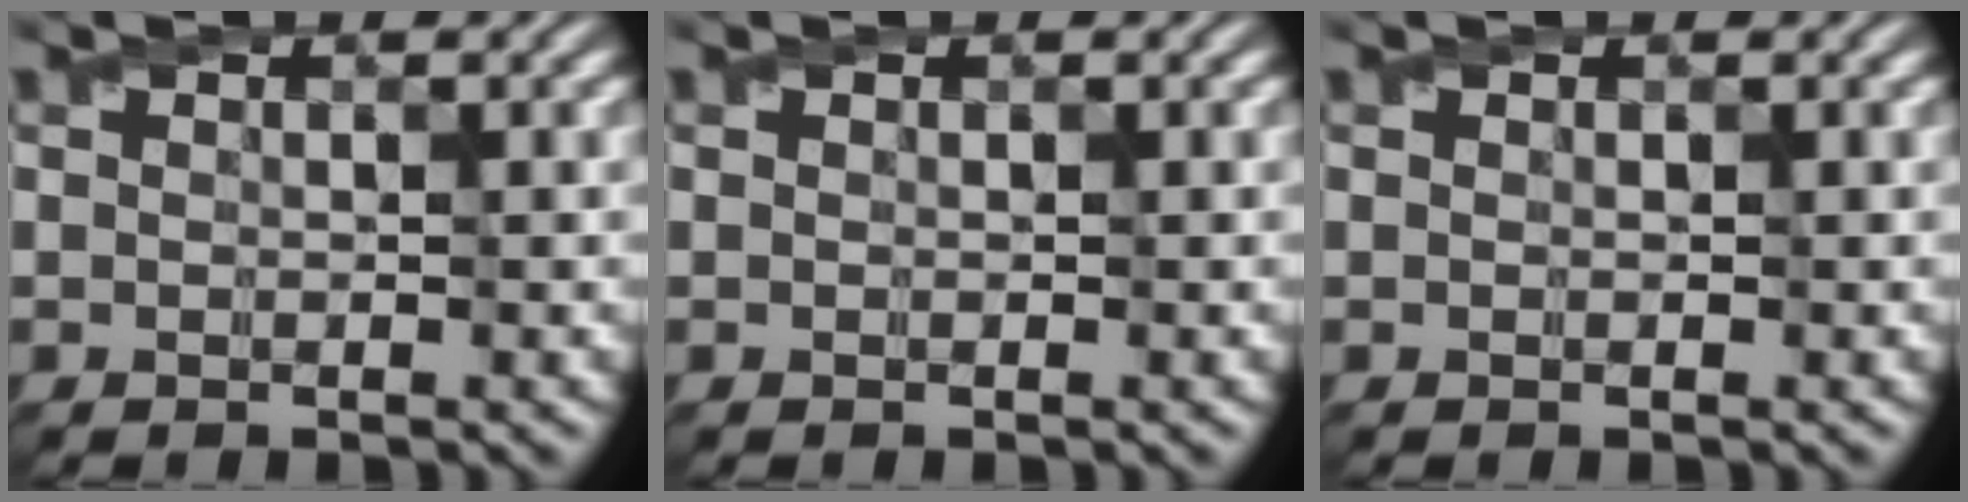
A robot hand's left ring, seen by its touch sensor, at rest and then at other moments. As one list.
[{"total": 0.0}, {"total": 0.0}]